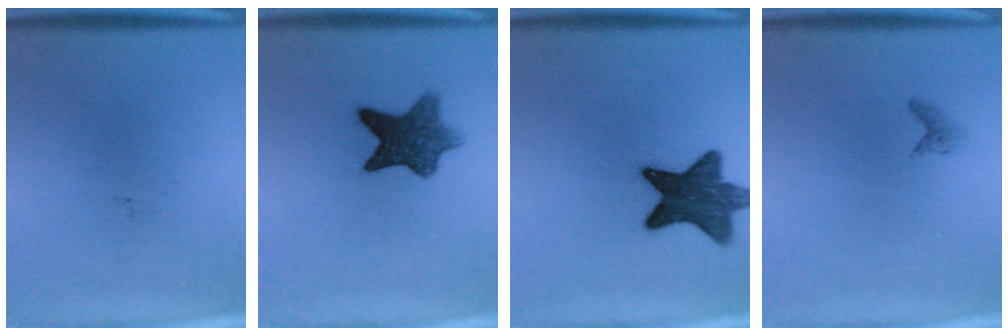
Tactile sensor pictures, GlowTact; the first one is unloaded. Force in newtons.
{"total": 8.7}
{"total": 11.5}
{"total": 0.7}